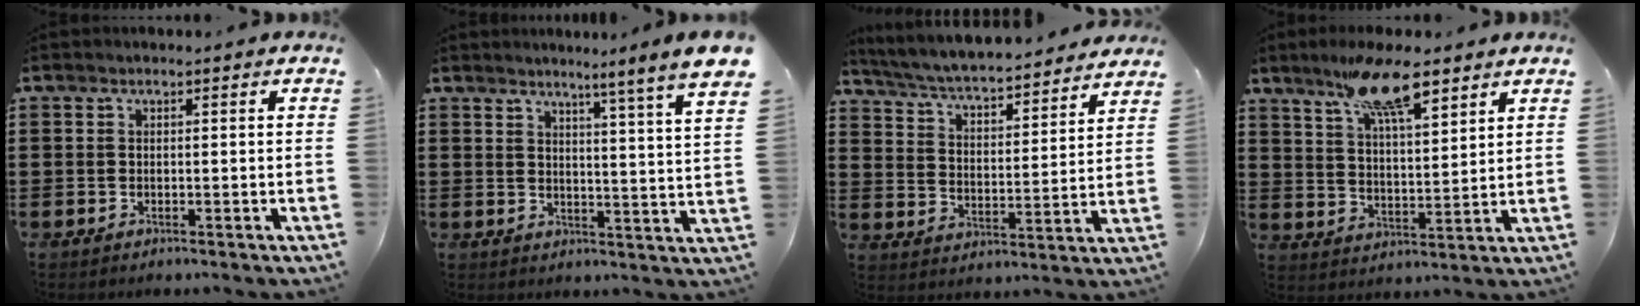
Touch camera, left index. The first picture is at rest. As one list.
[{"total": 4.6, "force": [3.8, -1.8, 2.0], "torque": [-0.045, -0.042, 0.054]}, {"total": 4.7, "force": [4.6, -0.1, 1.2], "torque": [-0.047, -0.037, 0.071]}, {"total": 11.7, "force": [8.3, 3.0, 7.7], "torque": [-0.144, -0.018, 0.145]}]